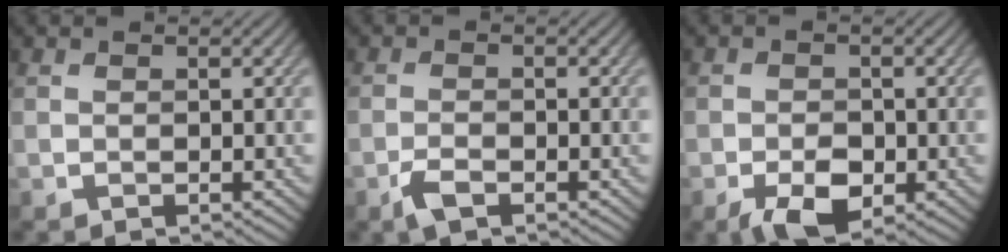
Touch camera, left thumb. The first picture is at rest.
{"total": 2.4, "force": [-1.6, 0.8, 1.6], "torque": [-0.038, -0.001, -0.035]}
{"total": 4.9, "force": [-2.3, 2.8, 3.3], "torque": [-0.057, -0.006, -0.042]}